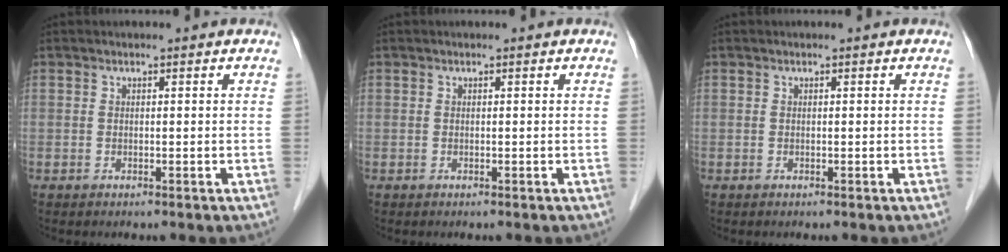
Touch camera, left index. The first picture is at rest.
{"total": 0.0}
{"total": 0.0}